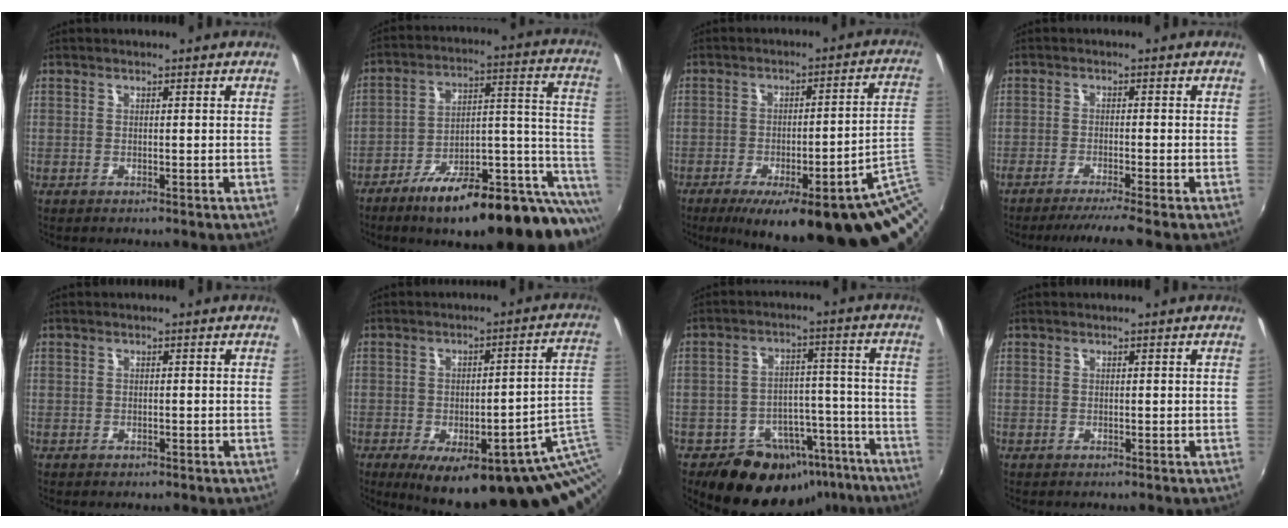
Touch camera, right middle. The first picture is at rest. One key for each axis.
{"total": 25.0, "fx": -17.2, "fy": 5.6, "fz": 17.2, "tx": -0.203, "ty": -0.008, "tz": -0.259}
{"total": 23.6, "fx": -12.1, "fy": 3.5, "fz": 19.9, "tx": -0.256, "ty": -0.019, "tz": -0.152}
{"total": 5.3, "fx": -4.5, "fy": -1.4, "fz": 2.3, "tx": -0.049, "ty": -0.011, "tz": -0.073}
{"total": 0.9, "fx": -0.6, "fy": 0.7, "fz": 0.2, "tx": -0.005, "ty": -0.004, "tz": -0.009}
{"total": 22.5, "fx": -10.3, "fy": 5.5, "fz": 19.2, "tx": -0.230, "ty": -0.026, "tz": -0.122}
{"total": 16.9, "fx": -12.2, "fy": 10.6, "fz": 5.2, "tx": -0.099, "ty": 0.050, "tz": -0.146}
{"total": 0.0}